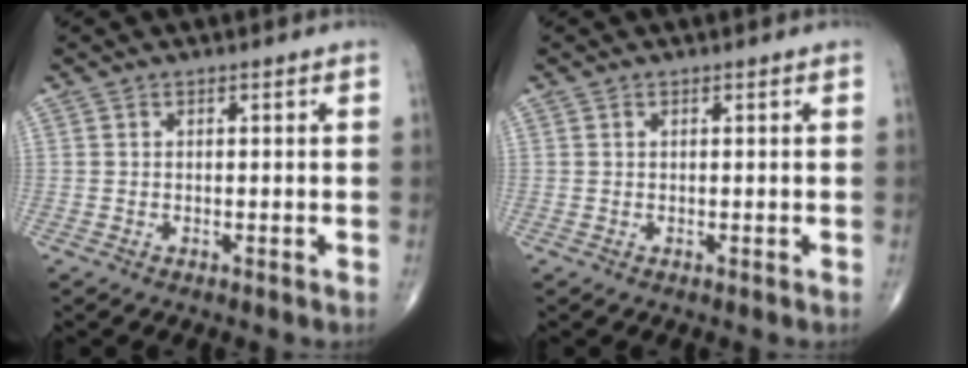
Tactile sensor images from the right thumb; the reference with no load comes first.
{"total": 0.0}